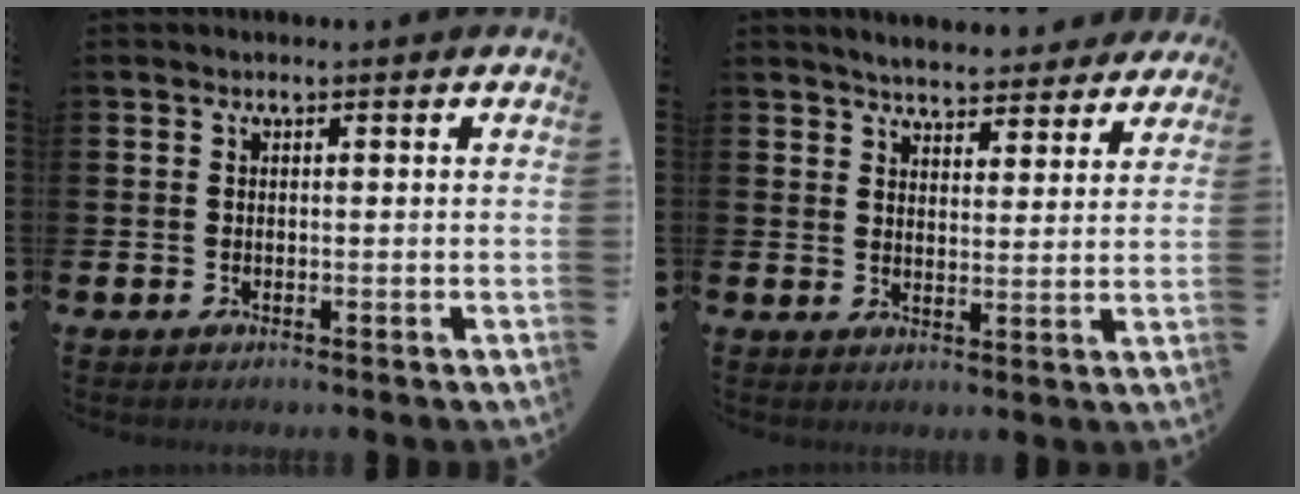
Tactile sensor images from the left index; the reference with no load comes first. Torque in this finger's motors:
{"motor_torque": [0.16, -0.72, 0.73, 0.14]}